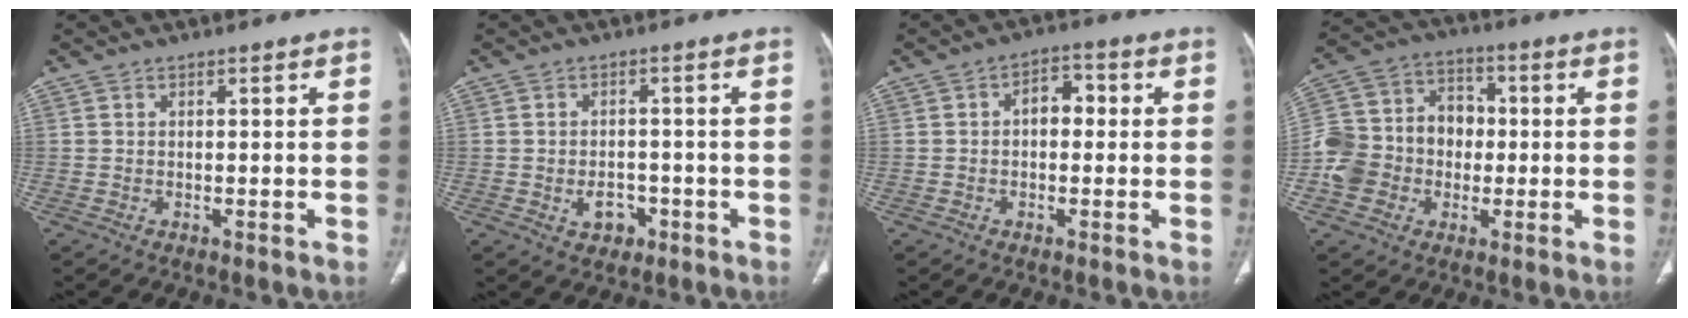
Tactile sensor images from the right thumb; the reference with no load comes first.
{"total": 4.4, "force": [-1.6, 3.2, 2.5], "torque": [-0.026, 0.013, -0.017]}
{"total": 4.9, "force": [0.1, 3.3, 3.6], "torque": [-0.034, 0.019, -0.008]}
{"total": 14.3, "force": [-2.3, 12.2, 7.1], "torque": [-0.107, 0.046, -0.046]}